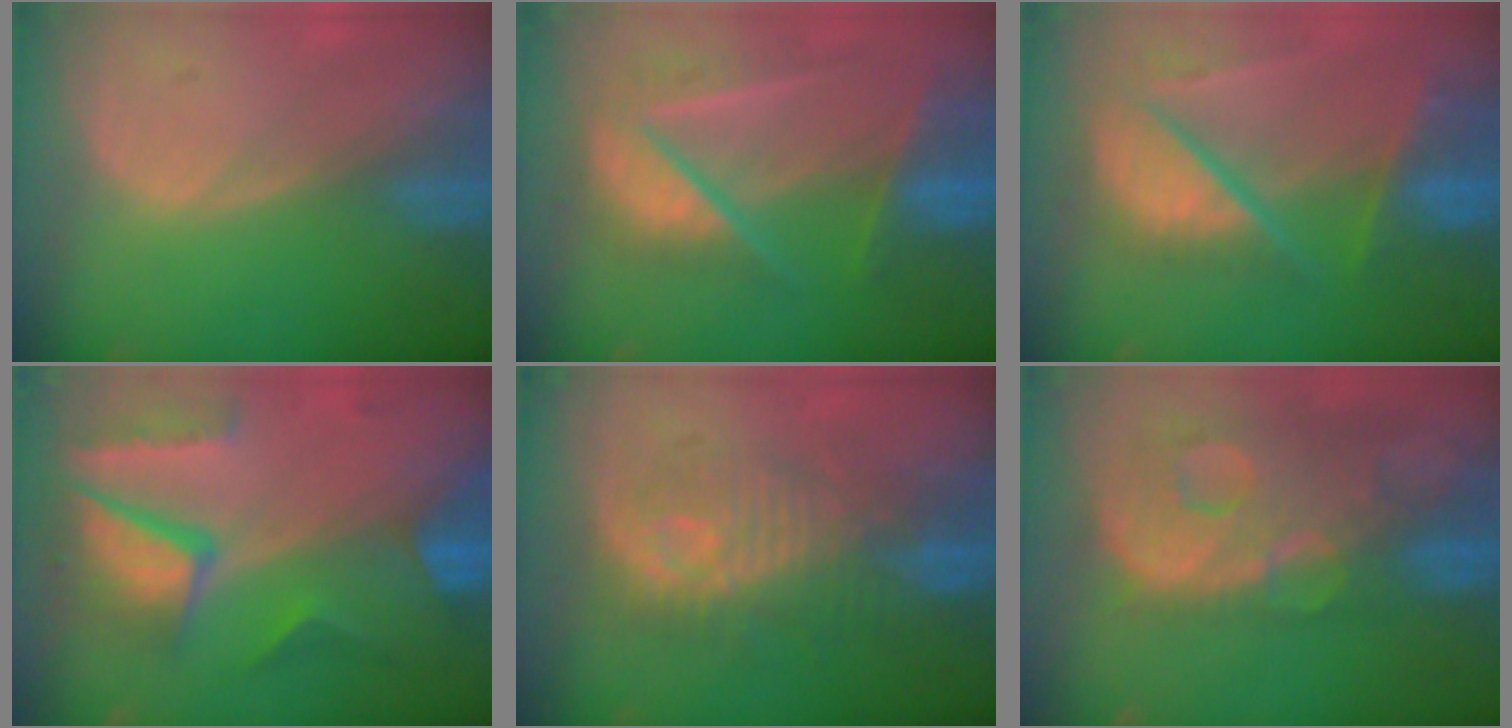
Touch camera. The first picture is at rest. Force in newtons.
{"total": 9.7, "press": 8.2, "slide": 5.1}
{"total": 10.4, "press": 8.6, "slide": 5.7}
{"total": 10.4, "press": 8.8, "slide": 5.6}
{"total": 9.7, "press": 9.7, "slide": 0.7}
{"total": 13.7, "press": 11.1, "slide": 8.0}